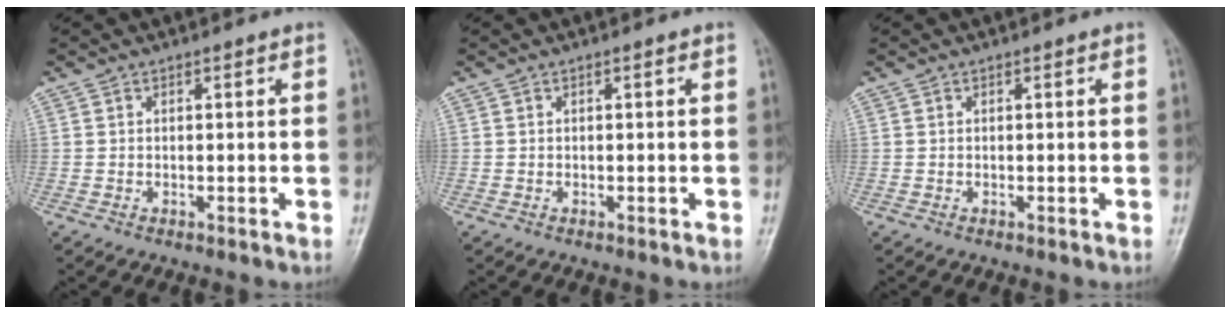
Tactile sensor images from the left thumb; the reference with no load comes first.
{"total": 0.0}
{"total": 0.0}